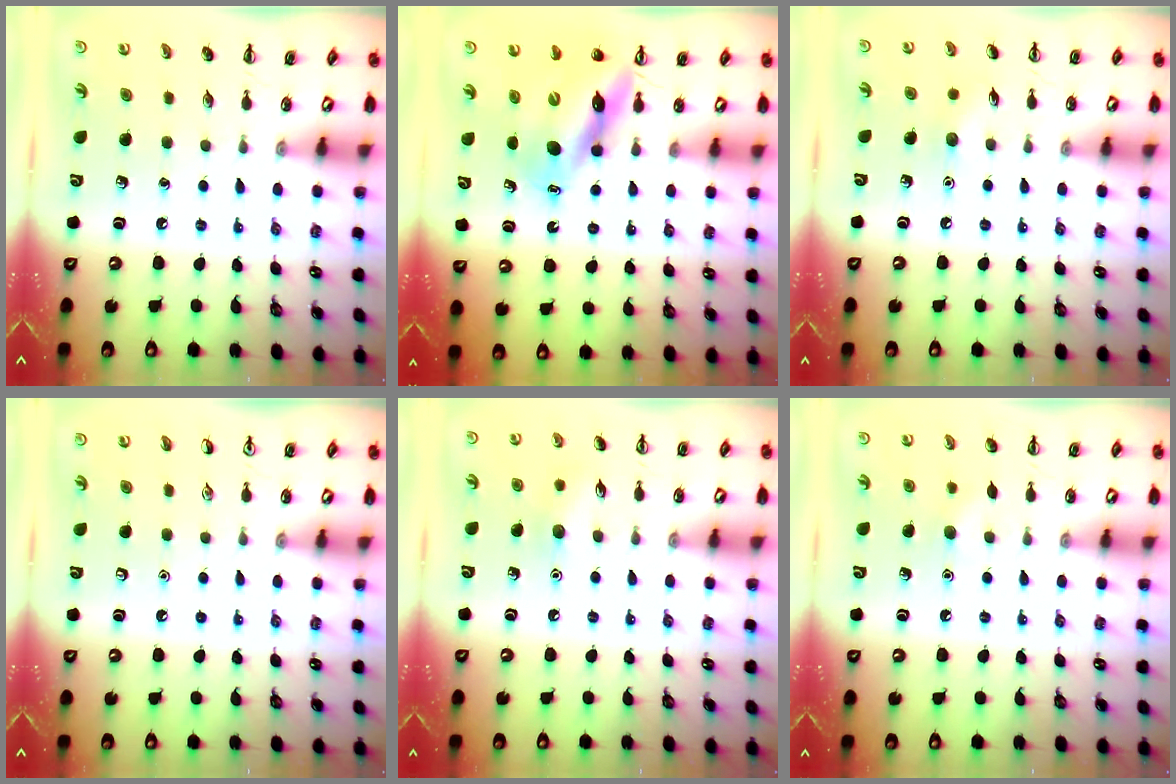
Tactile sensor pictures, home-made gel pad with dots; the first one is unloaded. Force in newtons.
{"total": 12.0, "press": 11.4, "slide": 3.7}
{"total": 5.1, "press": 4.9, "slide": 1.5}
{"total": 0.0}
{"total": 7.5, "press": 7.2, "slide": 2.1}
{"total": 3.5, "press": 3.4, "slide": 0.8}